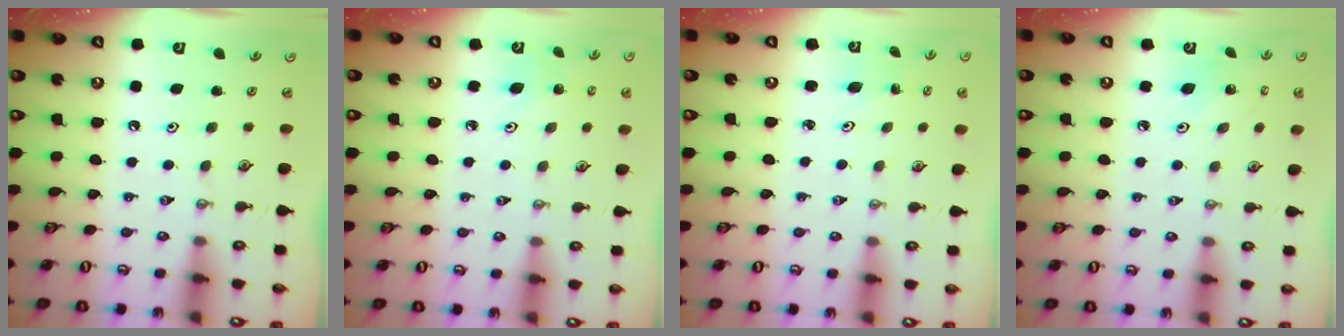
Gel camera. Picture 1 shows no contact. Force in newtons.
{"total": 6.3, "press": 6.2, "slide": 1.0}
{"total": 2.3, "press": 2.3, "slide": 0.3}
{"total": 5.0, "press": 4.4, "slide": 2.3}